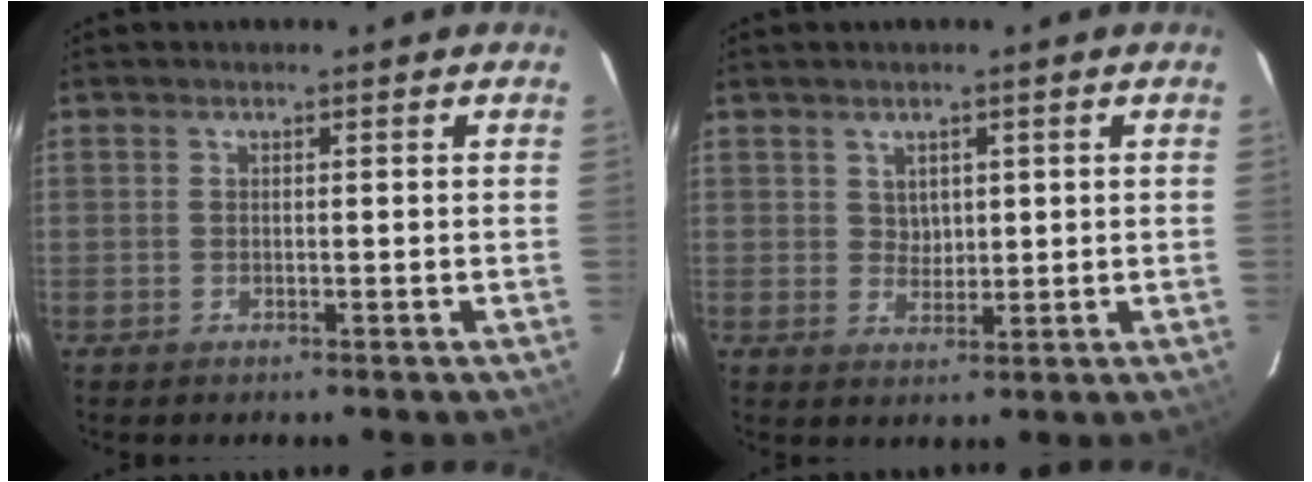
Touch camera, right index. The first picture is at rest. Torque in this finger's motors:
{"motor_torque": [-0.19, -0.10, -0.08, -0.01]}